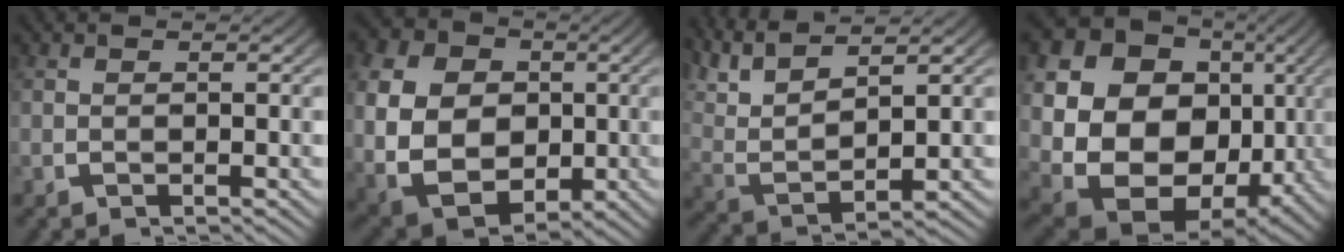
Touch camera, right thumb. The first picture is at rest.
{"total": 15.8, "force": [-1.0, 12.3, 10.0], "torque": [-0.226, -0.067, 0.010]}
{"total": 7.7, "force": [3.7, 4.4, 5.2], "torque": [-0.117, -0.002, 0.070]}
{"total": 22.0, "force": [0.0, 16.9, 14.1], "torque": [-0.305, -0.061, 0.016]}